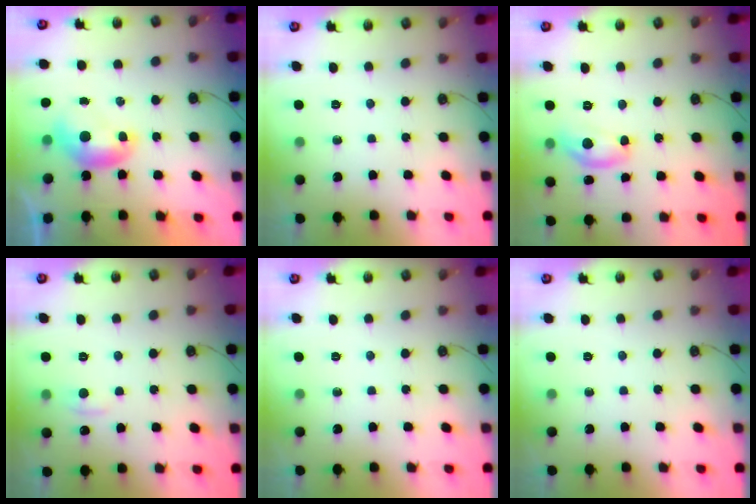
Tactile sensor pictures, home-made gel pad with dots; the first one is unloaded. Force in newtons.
{"total": 0.0}
{"total": 7.2, "press": 7.2, "slide": 0.4}
{"total": 0.9, "press": 0.6, "slide": 0.7}
{"total": 0.0}
{"total": 0.0}